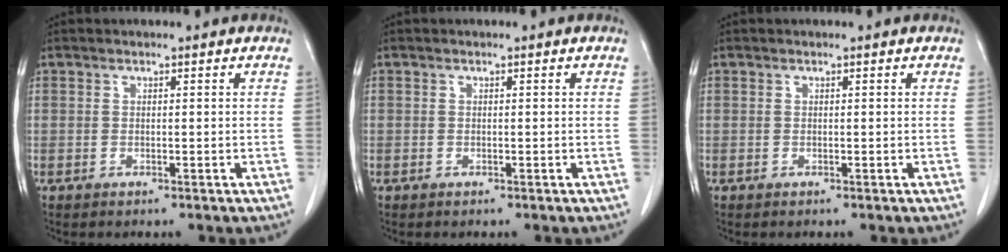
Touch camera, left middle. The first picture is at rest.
{"total": 0.0}
{"total": 0.0}